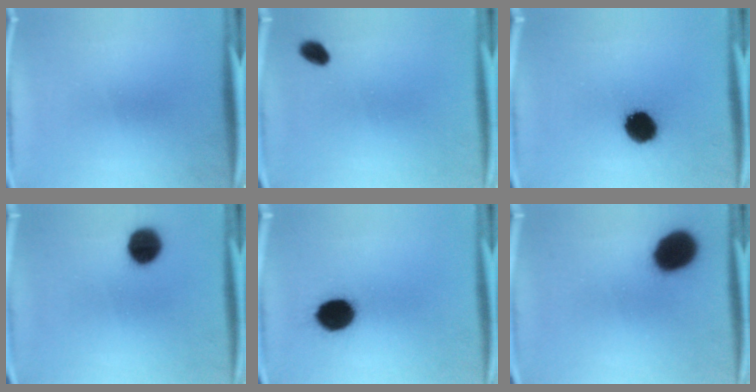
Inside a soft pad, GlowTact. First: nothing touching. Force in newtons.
{"total": 2.8}
{"total": 10.8}
{"total": 8.6}
{"total": 10.2}
{"total": 13.0}